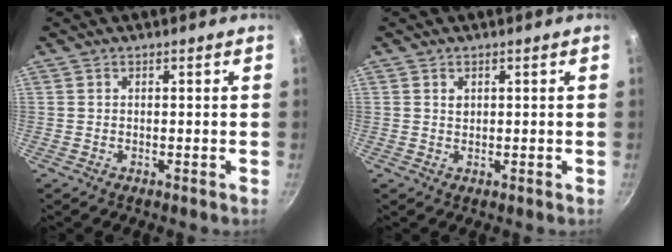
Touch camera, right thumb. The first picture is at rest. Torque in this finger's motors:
{"motor_torque": [0.04, 0.13, 0.16, 0.03, 0.02]}